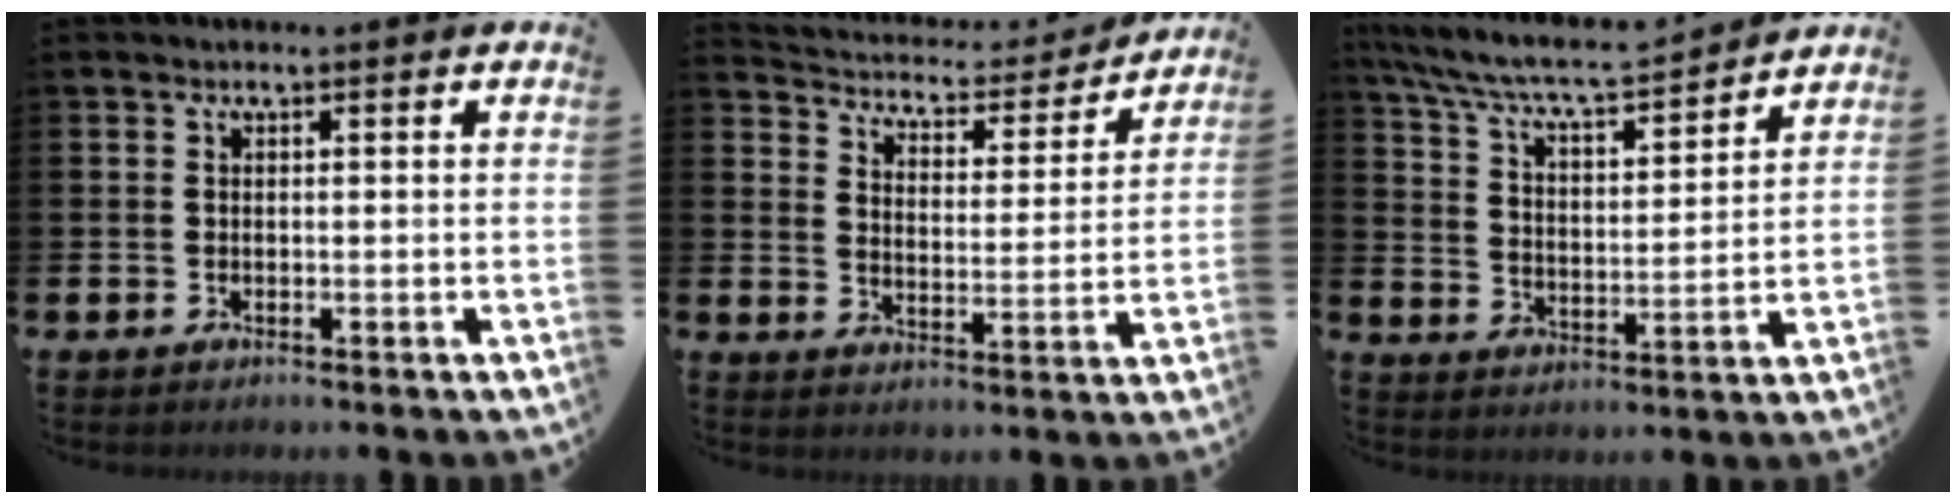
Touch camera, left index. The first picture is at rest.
{"total": 4.9, "force": [4.6, 1.4, 0.4], "torque": [-0.030, -0.047, 0.071]}
{"total": 7.4, "force": [6.9, 0.8, 2.3], "torque": [-0.079, -0.053, 0.117]}